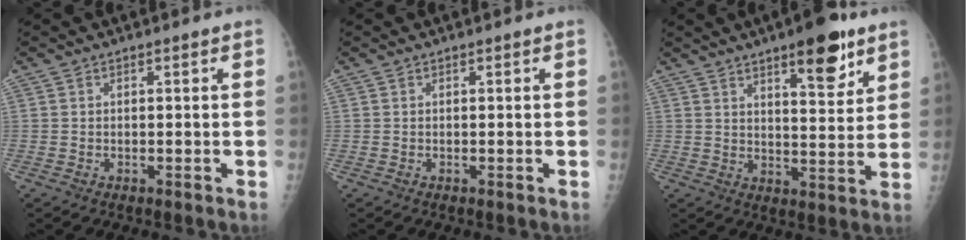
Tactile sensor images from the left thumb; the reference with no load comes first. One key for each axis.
{"total": 0.0}
{"total": 11.7, "fx": 7.1, "fy": 3.8, "fz": 8.6, "tx": -0.098, "ty": -0.039, "tz": 0.101}